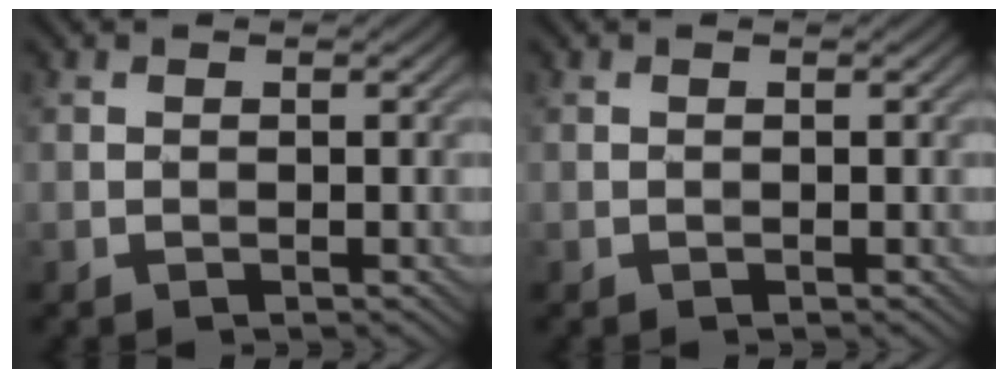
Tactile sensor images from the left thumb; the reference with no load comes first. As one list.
[{"total": 0.0}]